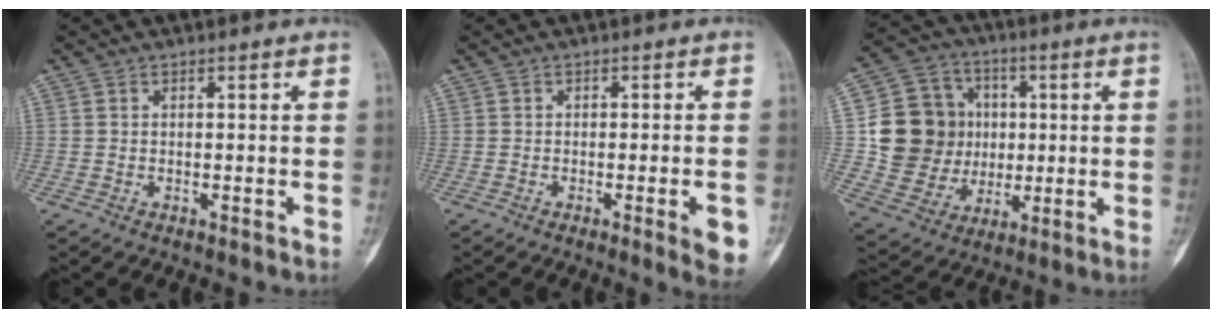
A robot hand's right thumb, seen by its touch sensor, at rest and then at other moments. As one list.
[{"total": 5.6, "force": [-2.0, 0.9, 5.2], "torque": [-0.061, -0.001, -0.024]}, {"total": 16.4, "force": [1.4, 14.7, 7.0], "torque": [-0.084, 0.015, 0.040]}]